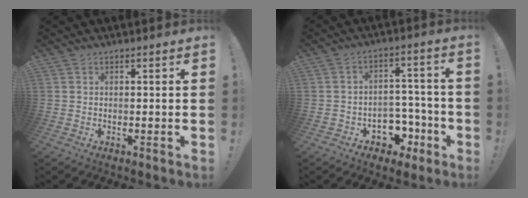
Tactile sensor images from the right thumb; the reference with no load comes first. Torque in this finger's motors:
{"motor_torque": [1.09, 0.49, 0.36, -0.46, 0.15]}